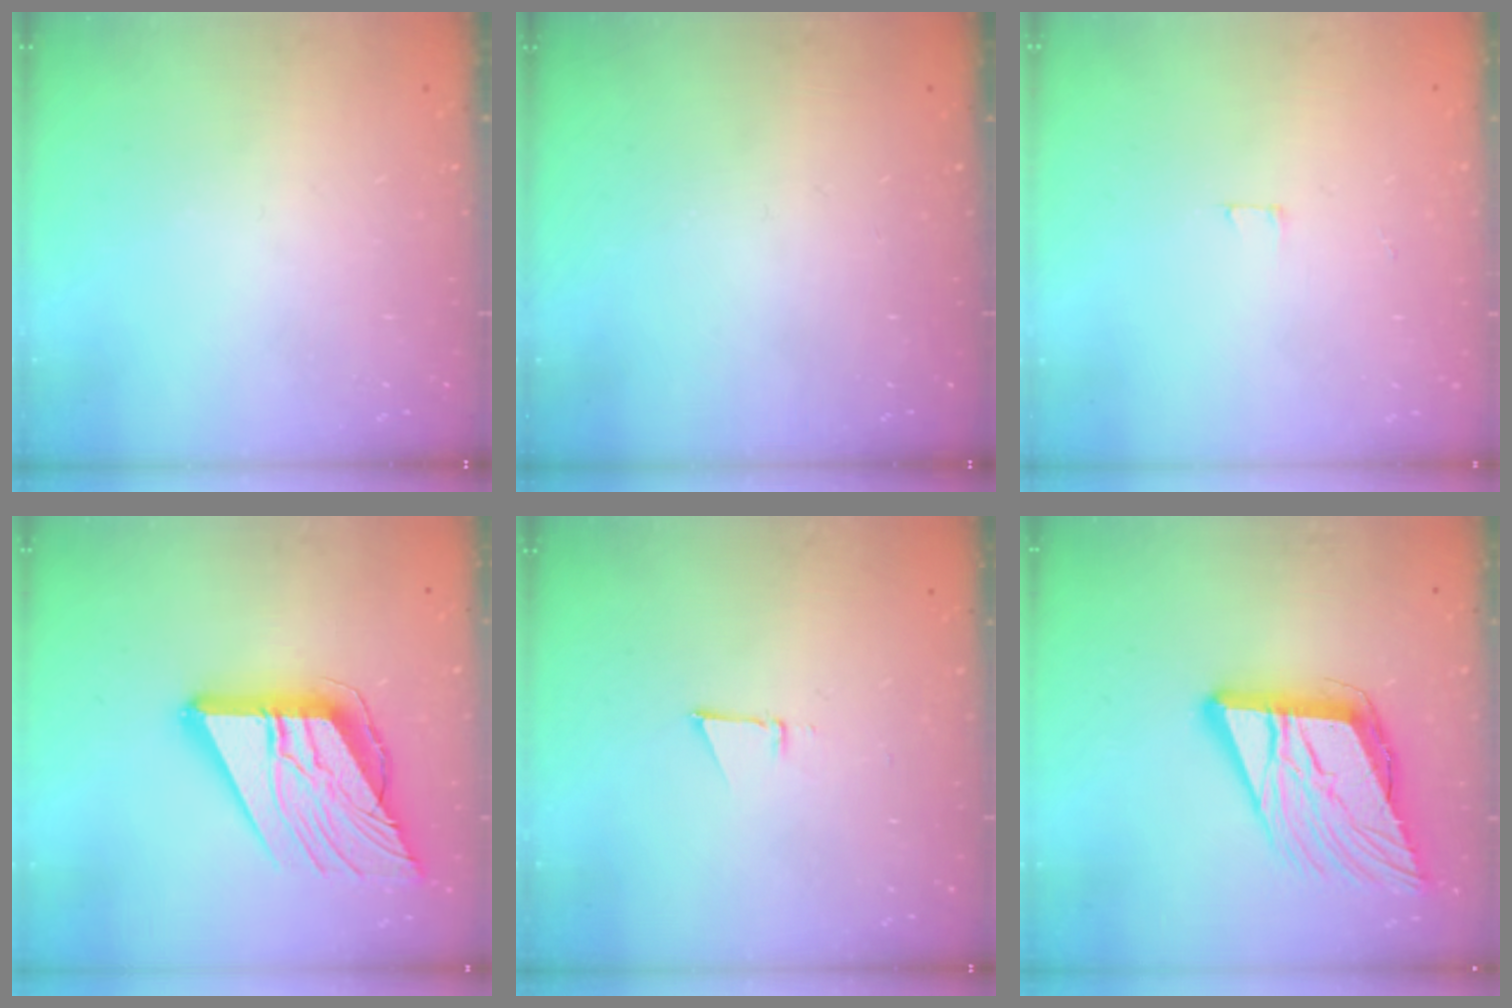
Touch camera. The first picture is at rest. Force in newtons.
{"total": 0.0}
{"total": 1.8, "press": 1.8, "slide": 0.1}
{"total": 24.5, "press": 24.3, "slide": 3.0}
{"total": 3.0, "press": 2.9, "slide": 0.8}
{"total": 17.4, "press": 16.8, "slide": 4.4}